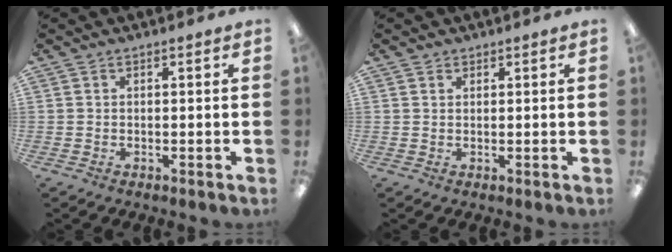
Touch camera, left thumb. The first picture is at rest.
{"total": 0.8, "force": [0.6, 0.5, 0.1], "torque": [-0.001, 0.001, 0.012]}